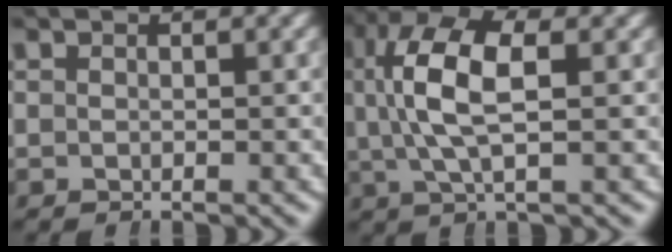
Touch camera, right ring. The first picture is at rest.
{"total": 7.6, "force": [1.6, 3.4, 6.6], "torque": [-0.132, 0.004, 0.029]}